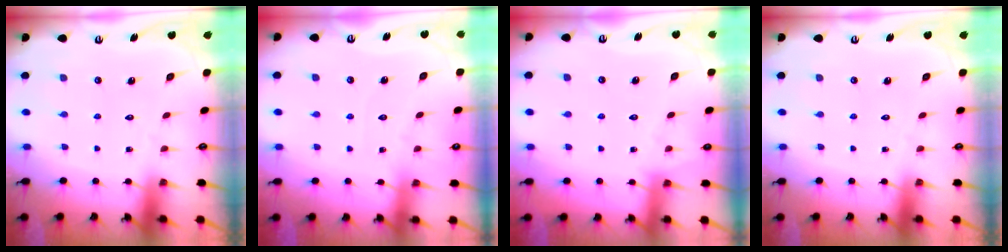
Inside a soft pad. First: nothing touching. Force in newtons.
{"total": 2.4, "press": 2.4, "slide": 0.4}
{"total": 2.5, "press": 2.5, "slide": 0.4}
{"total": 0.0}